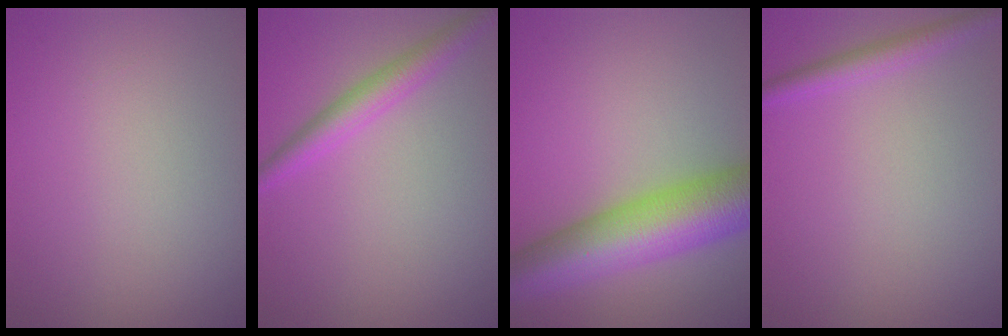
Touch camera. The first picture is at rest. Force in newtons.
{"total": 2.9, "press": 2.9, "slide": 0.1}
{"total": 9.9, "press": 9.9, "slide": 0.4}
{"total": 2.1, "press": 2.1, "slide": 0.1}